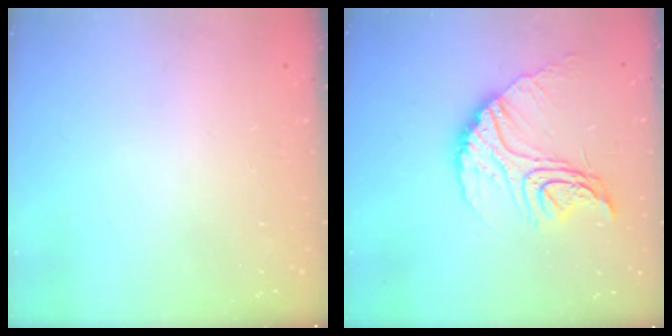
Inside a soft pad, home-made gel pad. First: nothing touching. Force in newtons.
{"total": 16.2, "press": 16.2, "slide": 1.2}